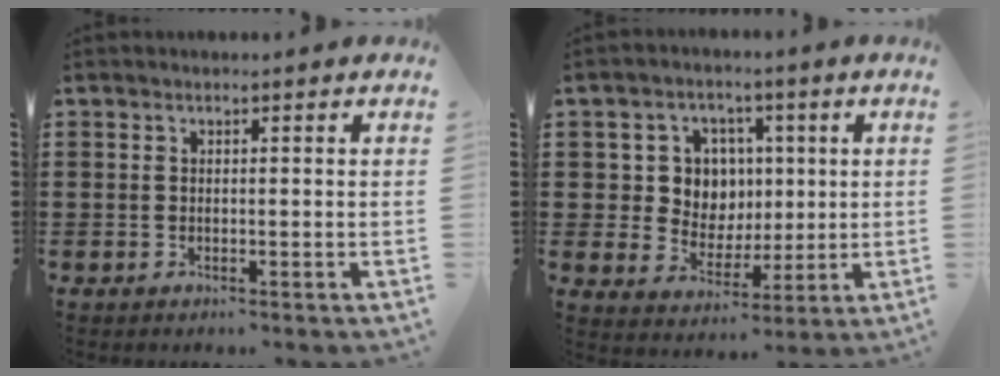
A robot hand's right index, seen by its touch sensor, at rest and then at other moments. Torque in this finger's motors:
{"motor_torque": [1.03, 0.69, 0.23, 0.08]}